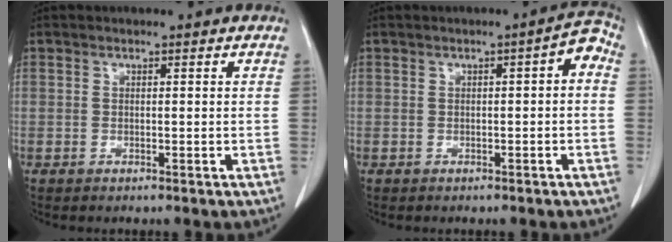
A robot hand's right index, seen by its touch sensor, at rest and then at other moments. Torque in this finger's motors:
{"motor_torque": [0.31, -0.17, 0.16, 0.00]}